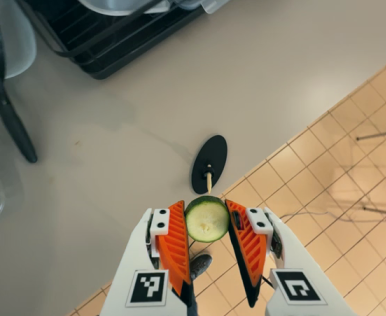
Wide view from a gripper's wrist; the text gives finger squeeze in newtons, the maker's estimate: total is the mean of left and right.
{"total": 9.9, "left": 9.9, "right": 9.8}